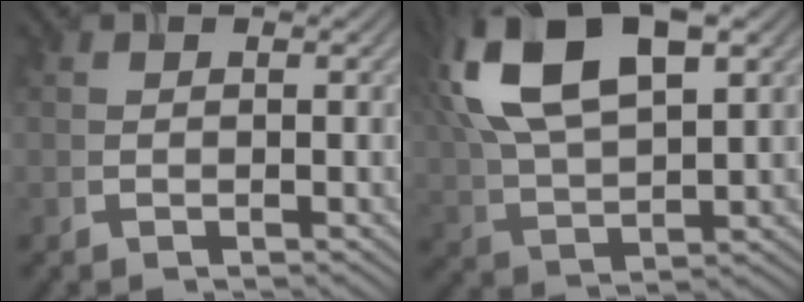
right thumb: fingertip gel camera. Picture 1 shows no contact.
{"total": 15.2, "force": [6.3, 7.1, 11.9], "torque": [-0.268, 0.020, 0.121]}